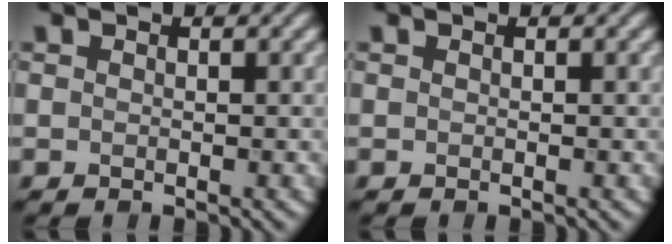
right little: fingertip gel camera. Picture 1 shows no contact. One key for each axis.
{"total": 0.0}